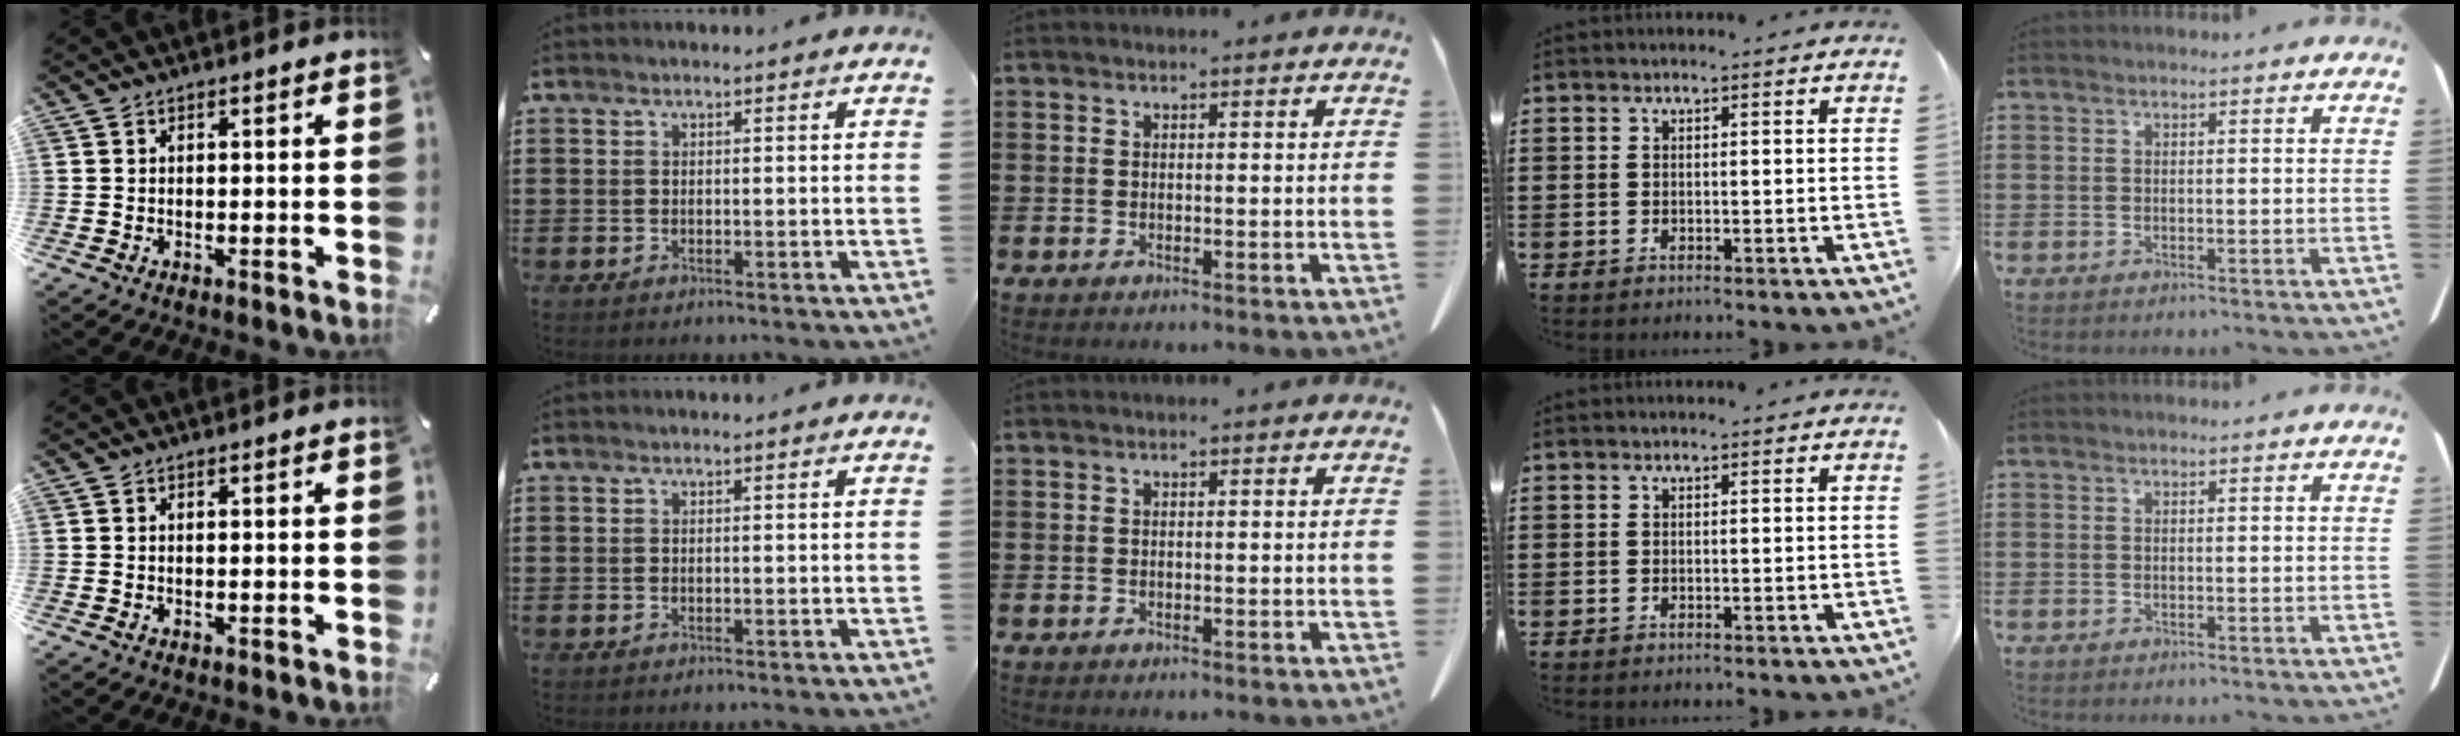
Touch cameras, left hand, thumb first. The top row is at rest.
{}